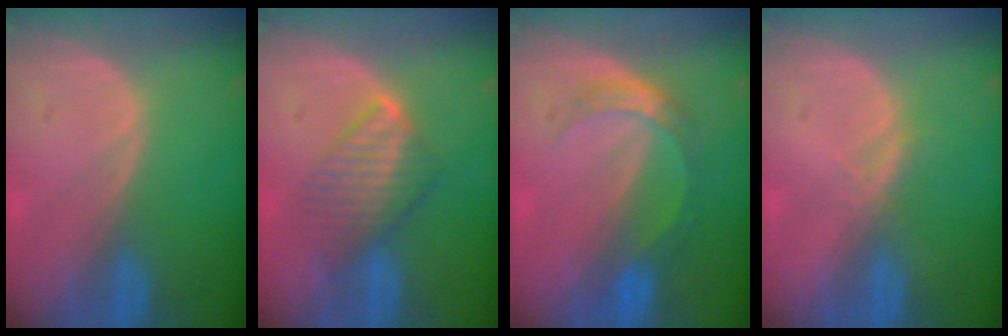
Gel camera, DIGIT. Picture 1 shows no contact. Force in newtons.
{"total": 5.7, "press": 5.6, "slide": 0.6}
{"total": 5.2, "press": 4.6, "slide": 2.2}
{"total": 1.5, "press": 1.3, "slide": 0.8}